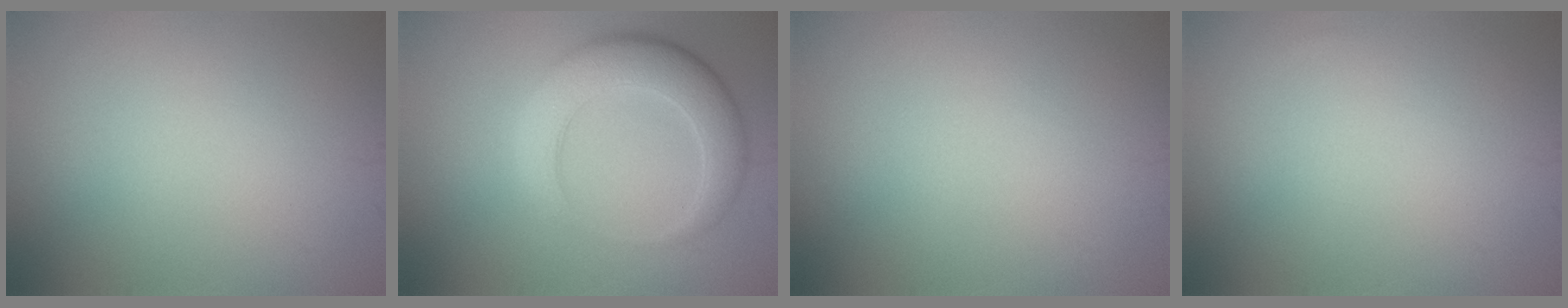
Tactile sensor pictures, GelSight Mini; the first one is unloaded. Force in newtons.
{"total": 5.7, "press": 5.7, "slide": 0.3}
{"total": 0.0}
{"total": 0.0}